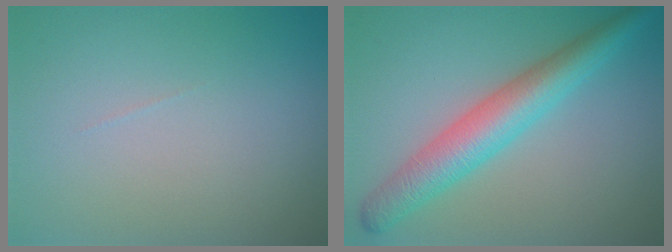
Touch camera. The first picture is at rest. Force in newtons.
{"total": 5.8, "press": 5.8, "slide": 0.1}